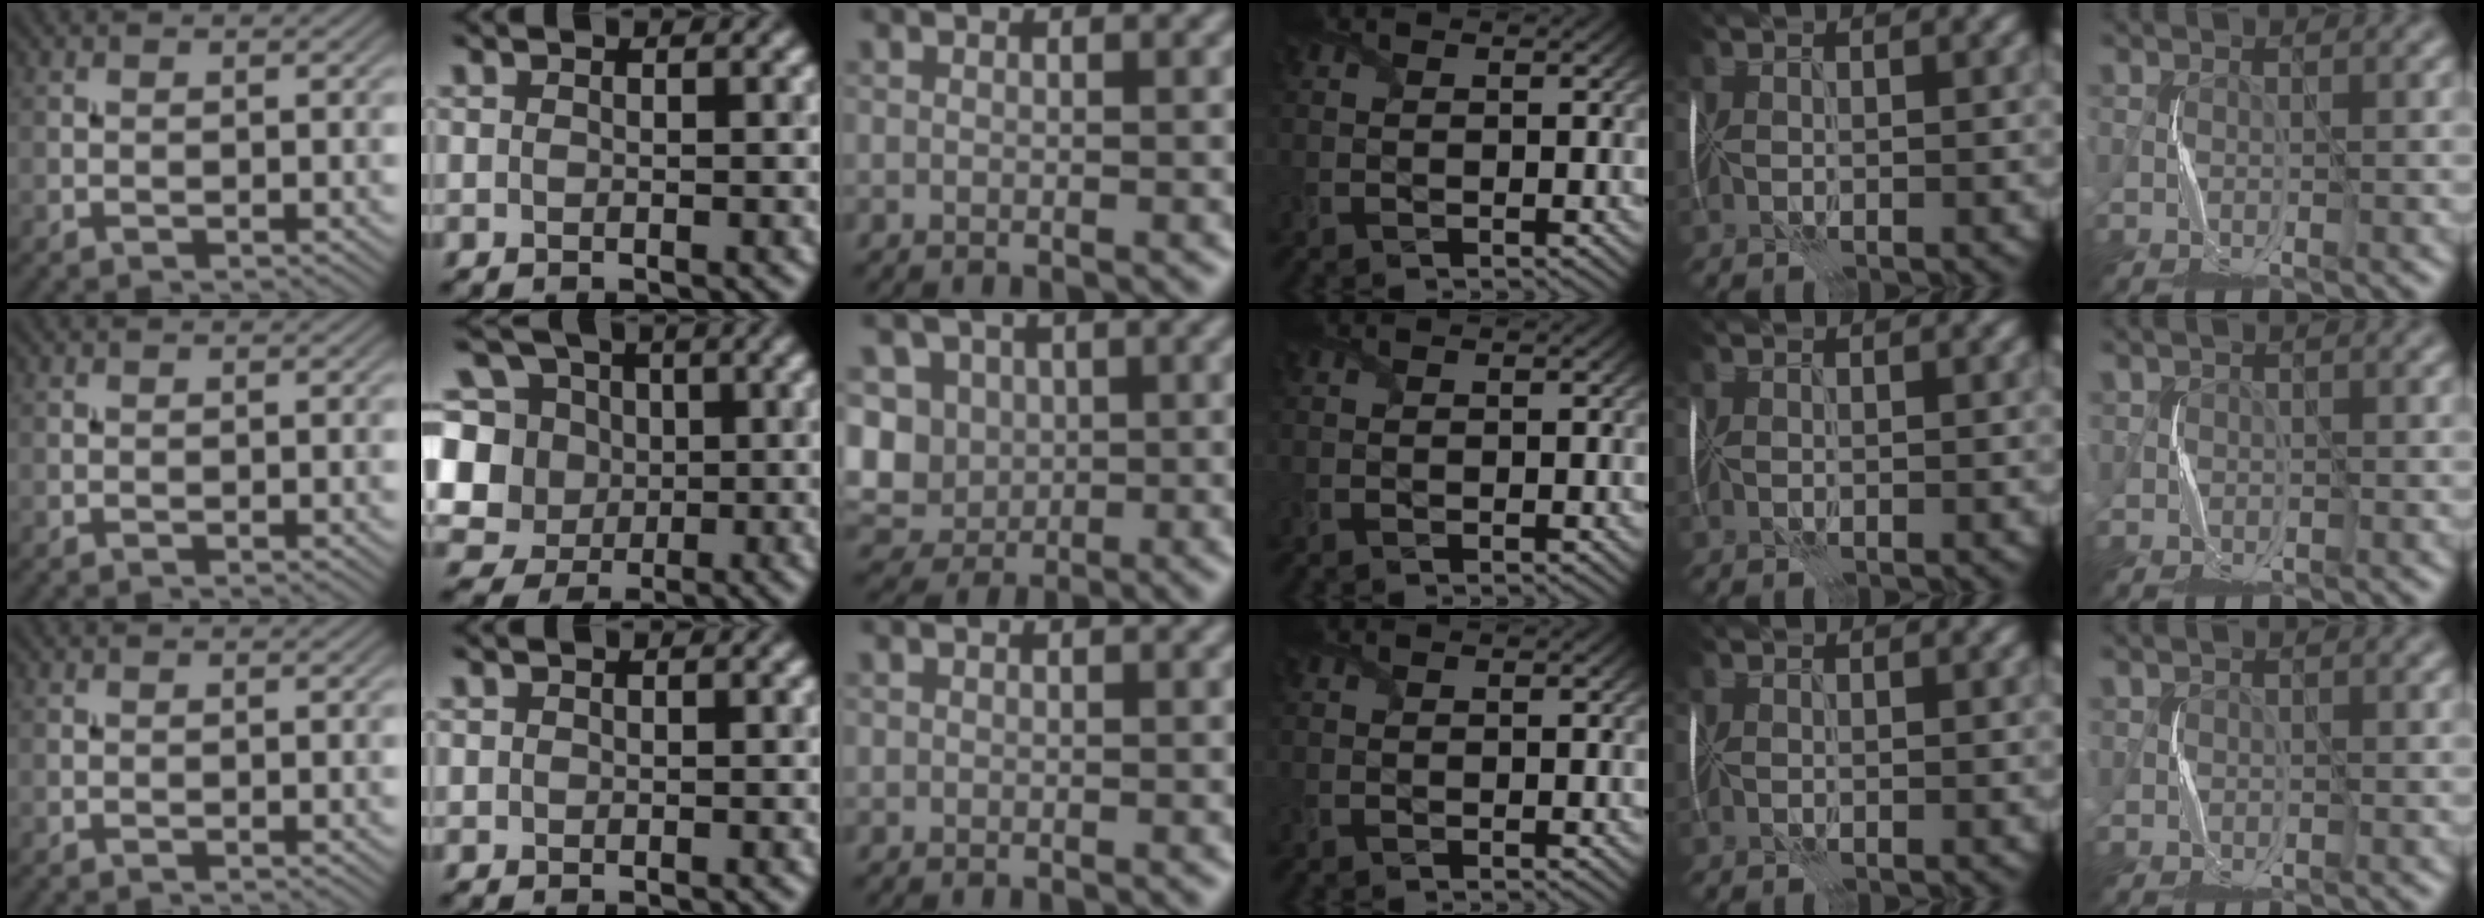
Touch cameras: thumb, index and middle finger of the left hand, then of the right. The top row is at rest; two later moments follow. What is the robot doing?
{"motion": "fold", "object": "shipping label"}